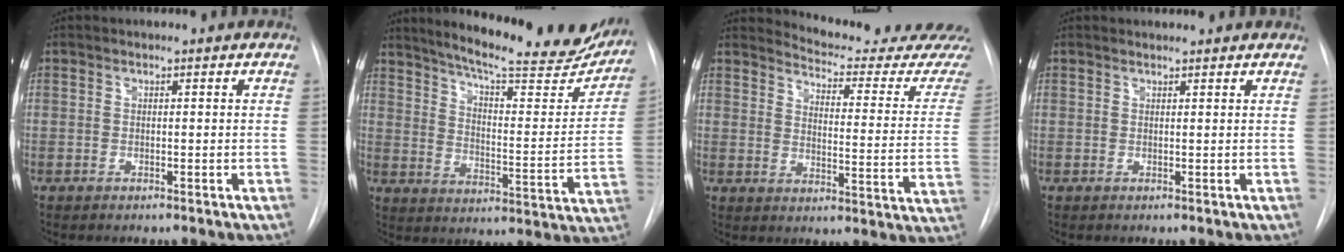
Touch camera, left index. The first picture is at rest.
{"total": 24.0, "force": [20.8, 4.0, 11.4], "torque": [-0.167, -0.054, 0.266]}
{"total": 17.0, "force": [16.7, 0.4, 3.1], "torque": [-0.037, -0.126, 0.181]}
{"total": 1.2, "force": [1.1, 0.1, 0.1], "torque": [-0.010, 0.009, 0.015]}